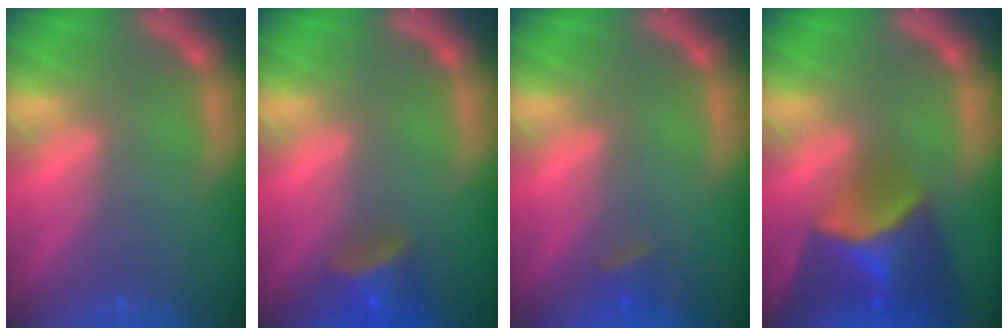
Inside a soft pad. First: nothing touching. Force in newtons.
{"total": 4.0}
{"total": 1.4}
{"total": 8.9}